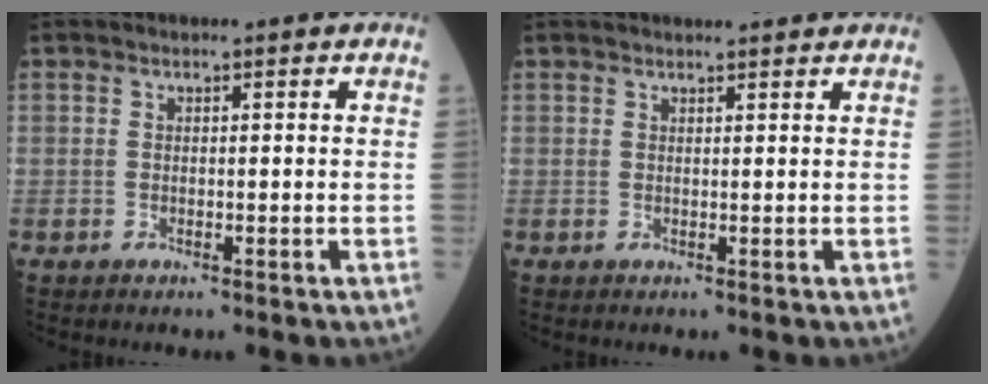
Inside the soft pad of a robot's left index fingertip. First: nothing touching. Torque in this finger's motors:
{"motor_torque": [-0.52, -0.46, -0.22, 0.00]}